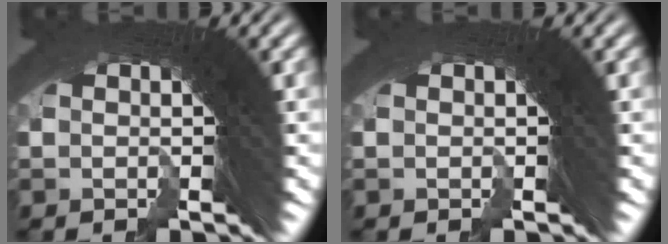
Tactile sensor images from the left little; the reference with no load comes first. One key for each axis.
{"total": 0.0}